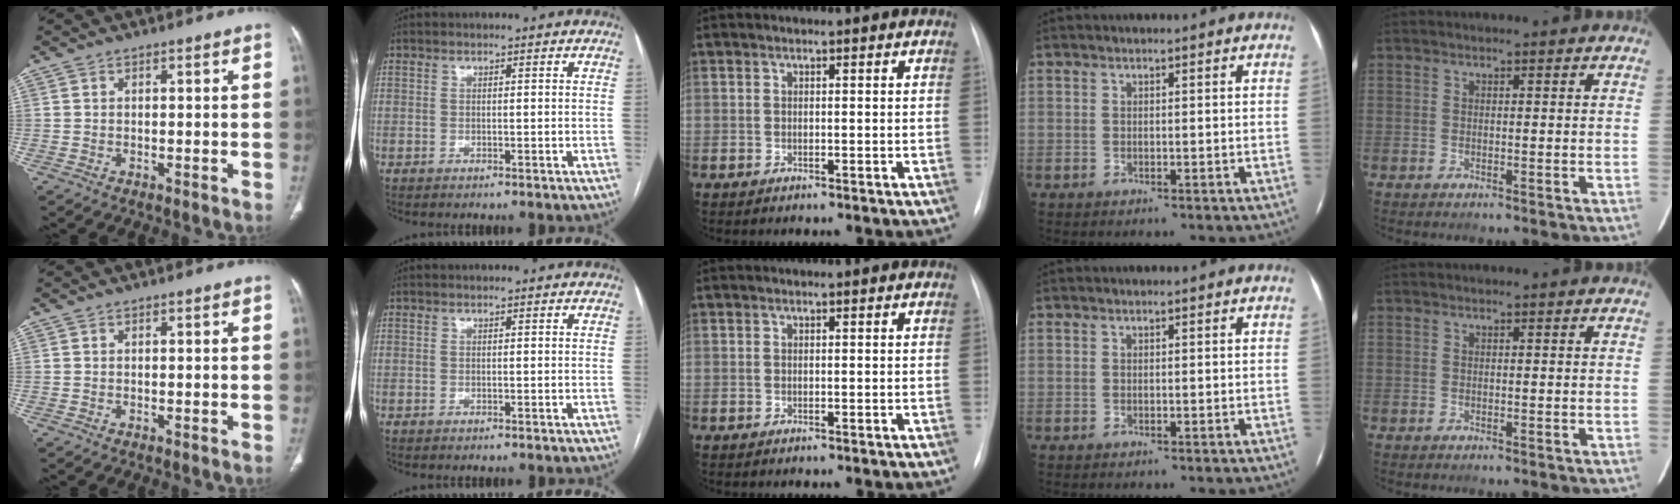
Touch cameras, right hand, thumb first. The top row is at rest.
{}